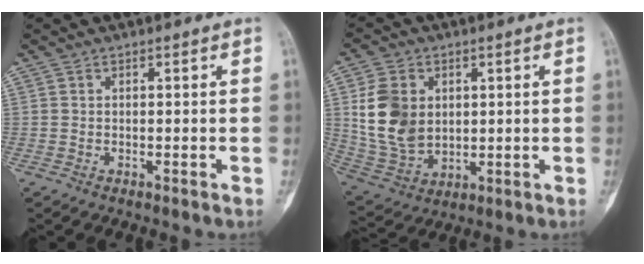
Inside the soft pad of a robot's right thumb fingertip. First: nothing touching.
{"total": 12.6, "force": [2.5, 9.4, 8.1], "torque": [-0.138, -0.012, 0.063]}